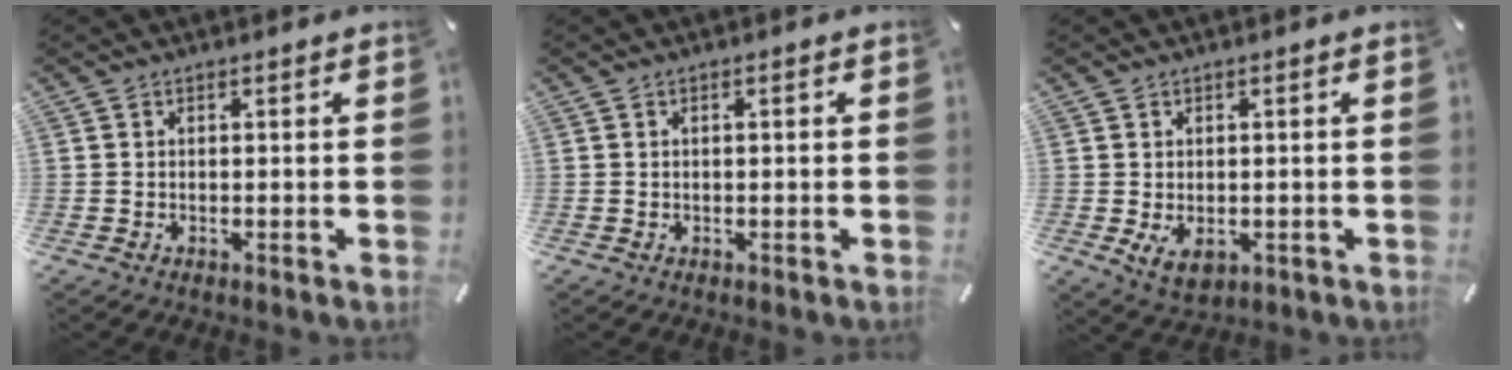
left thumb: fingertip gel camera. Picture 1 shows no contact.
{"total": 0.7, "force": [-0.1, 0.2, 0.6], "torque": [-0.011, 0.001, -0.002]}
{"total": 4.0, "force": [-1.1, 2.7, 2.8], "torque": [-0.050, -0.002, -0.021]}